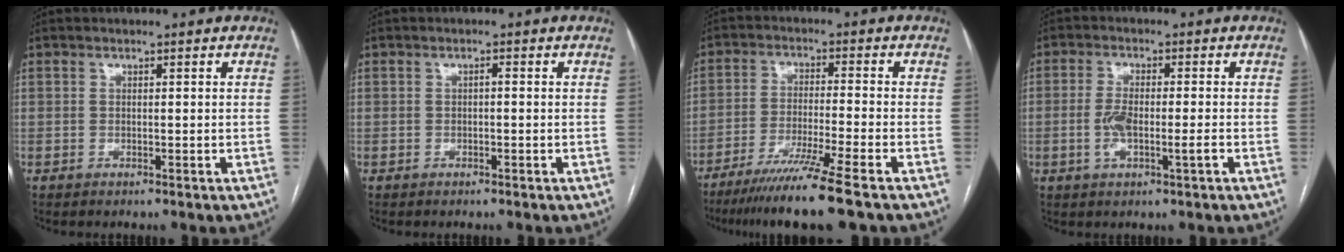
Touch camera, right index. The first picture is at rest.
{"total": 0.6, "force": [-0.1, 0.2, 0.6], "torque": [-0.009, 0.003, -0.002]}
{"total": 11.5, "force": [-8.5, -1.8, 7.6], "torque": [-0.122, -0.039, -0.138]}
{"total": 5.1, "force": [-1.2, 1.2, 4.8], "torque": [-0.102, 0.003, -0.020]}